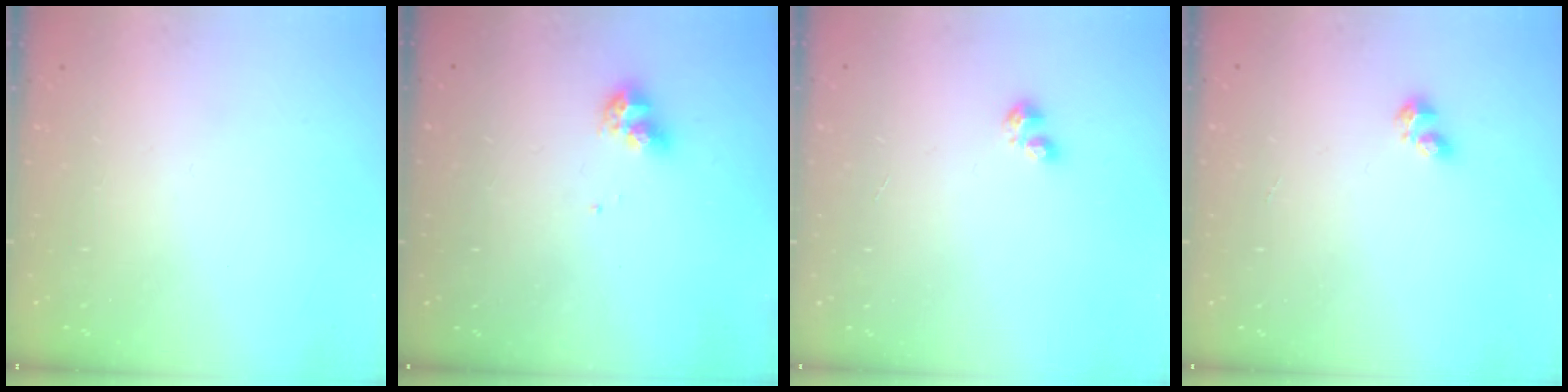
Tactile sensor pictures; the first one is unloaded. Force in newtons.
{"total": 7.8, "press": 7.7, "slide": 0.6}
{"total": 2.8, "press": 2.8, "slide": 0.5}
{"total": 2.1, "press": 2.0, "slide": 0.8}